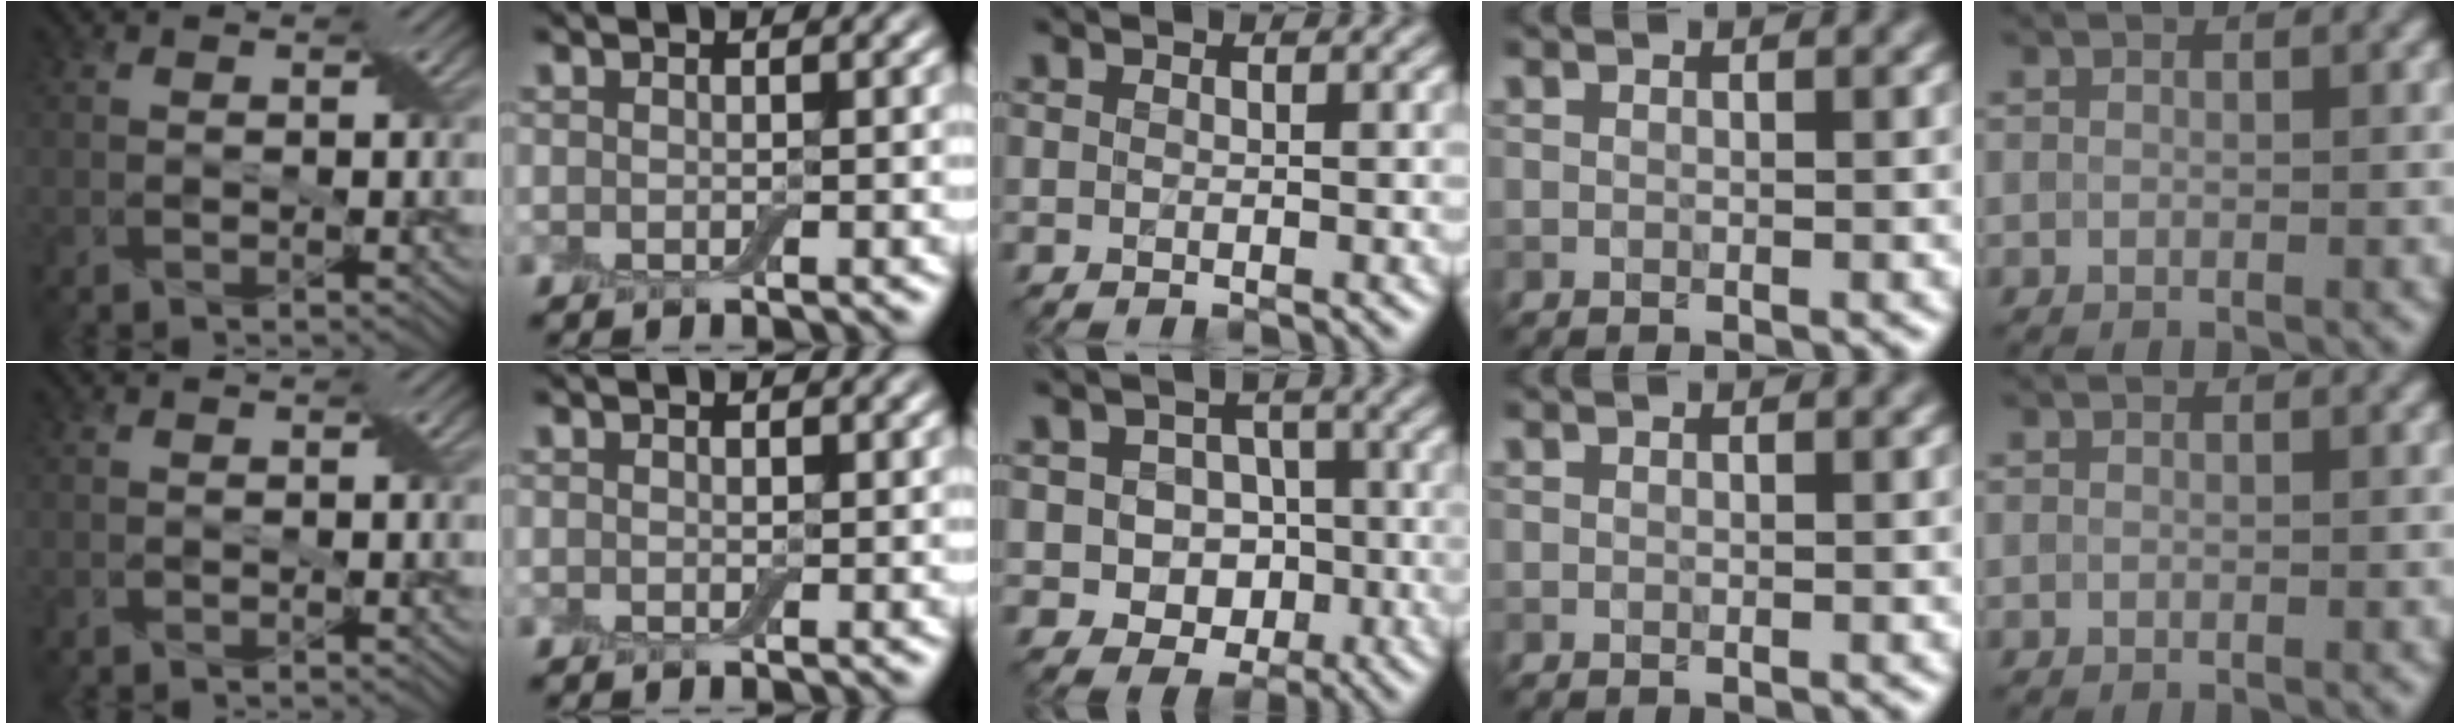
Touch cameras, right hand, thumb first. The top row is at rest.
{"index": {"total": 0.5, "force": [0.3, 0.4, 0.2], "torque": [-0.003, 0.000, 0.007]}, "middle": {"total": 4.9, "force": [-0.8, 4.2, 2.4], "torque": [-0.016, -0.001, -0.025]}}